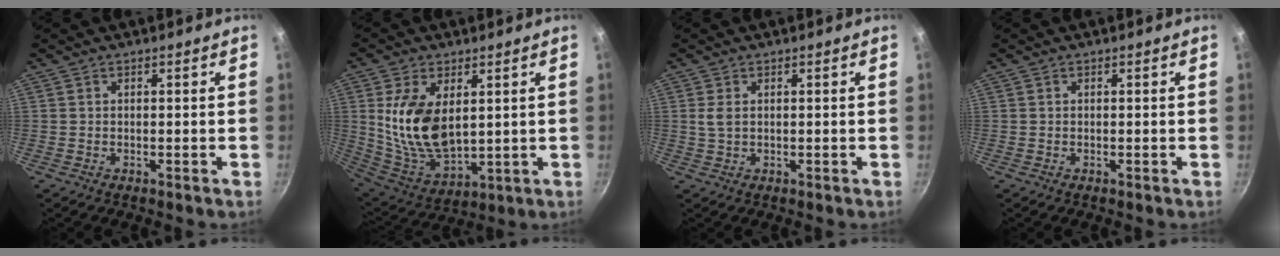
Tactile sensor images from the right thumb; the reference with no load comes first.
{"total": 14.9, "force": [3.0, 8.5, 11.9], "torque": [-0.215, -0.031, 0.073]}
{"total": 2.1, "force": [0.5, 1.2, 1.7], "torque": [-0.033, -0.001, 0.010]}
{"total": 0.0}